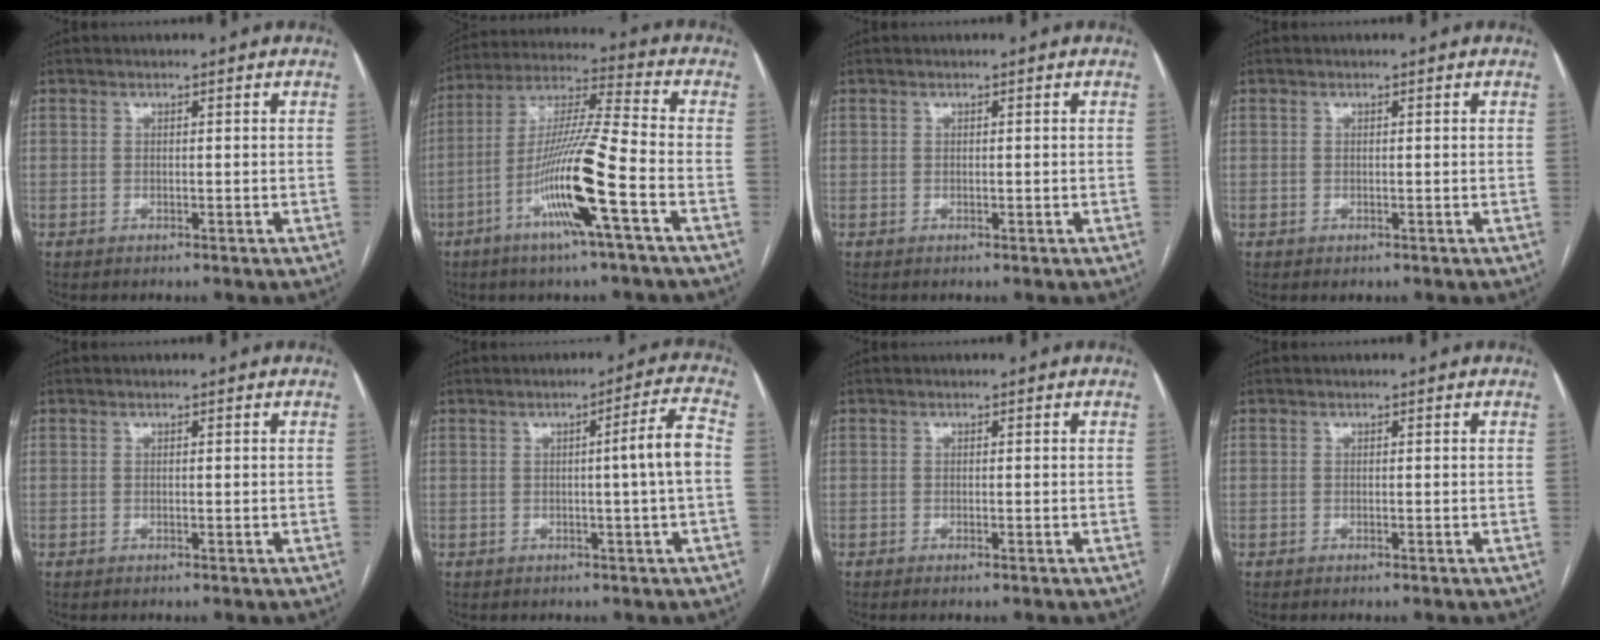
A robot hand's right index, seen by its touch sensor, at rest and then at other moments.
{"total": 14.7, "force": [-5.7, -0.5, 13.5], "torque": [-0.267, -0.003, -0.110]}
{"total": 0.0}
{"total": 0.6, "force": [-0.1, 0.6, 0.2], "torque": [-0.002, 0.002, 0.002]}
{"total": 0.0}
{"total": 5.5, "force": [-0.3, -1.1, 5.4], "torque": [-0.076, 0.006, -0.004]}
{"total": 0.7, "force": [-0.4, 0.0, 0.5], "torque": [-0.011, -0.001, -0.006]}
{"total": 0.0}